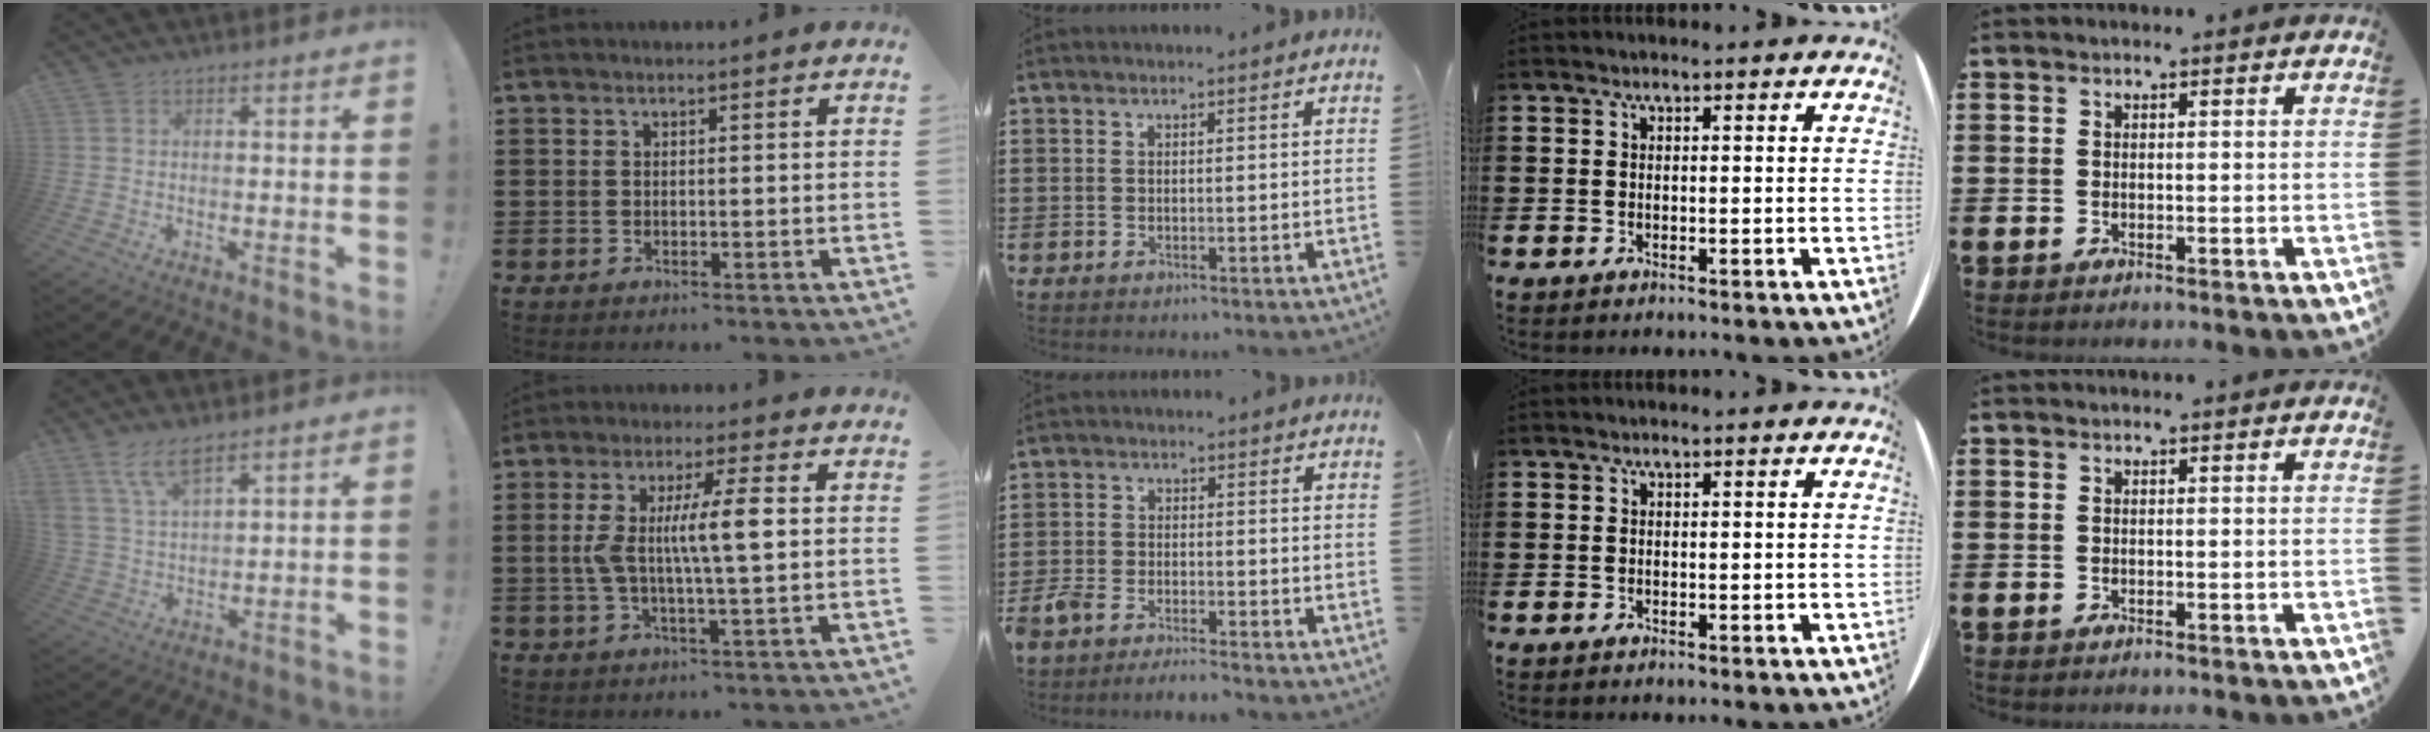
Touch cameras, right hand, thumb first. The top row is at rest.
{"thumb": {"total": 8.2, "force": [6.2, 2.6, 4.6], "torque": [-0.095, -0.025, 0.119]}, "index": {"total": 8.2, "force": [0.5, 0.8, 8.1], "torque": [-0.149, -0.003, 0.004]}, "middle": {"total": 3.9, "force": [-3.8, 0.6, 0.7], "torque": [-0.036, -0.003, -0.085]}}